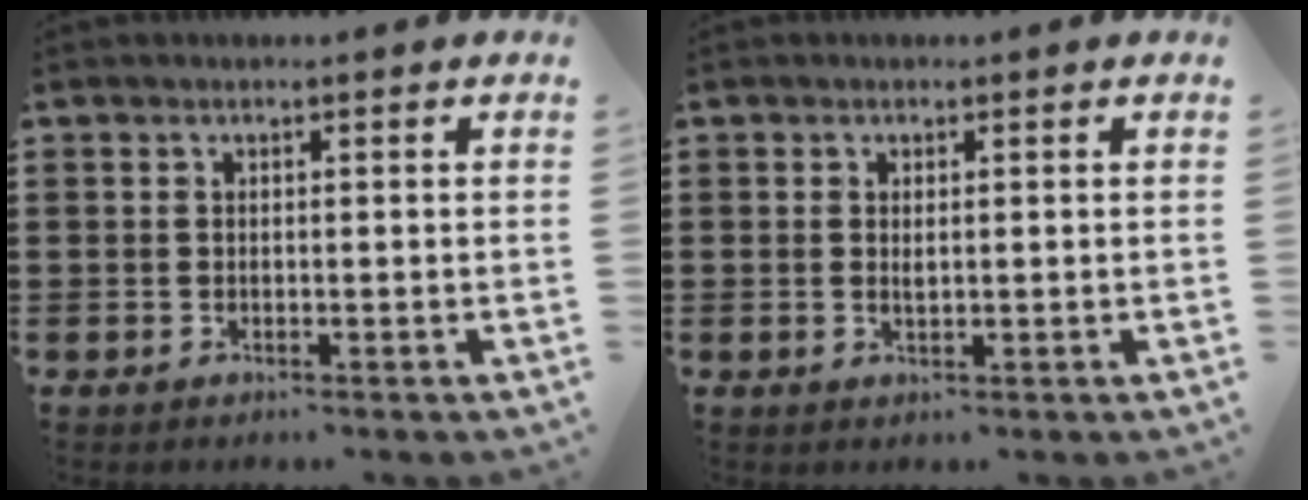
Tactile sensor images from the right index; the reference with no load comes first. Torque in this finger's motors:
{"motor_torque": [0.00, 2.14, 0.01, 0.00]}